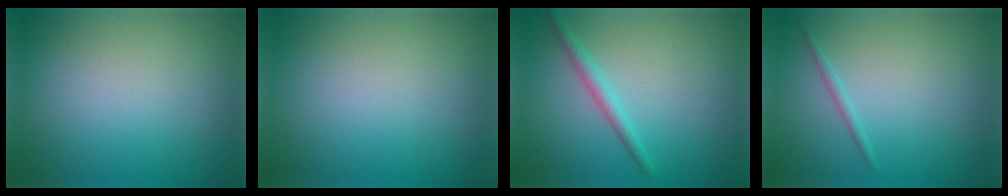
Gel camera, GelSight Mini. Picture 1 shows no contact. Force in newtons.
{"total": 0.0}
{"total": 1.8, "press": 1.8, "slide": 0.1}
{"total": 0.9, "press": 0.9, "slide": 0.1}